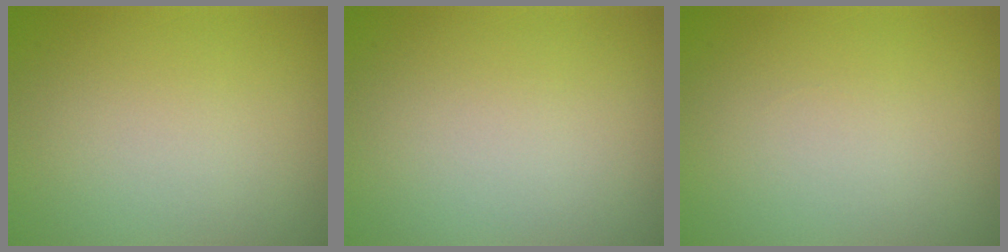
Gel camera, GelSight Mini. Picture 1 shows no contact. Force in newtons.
{"total": 0.0}
{"total": 0.0}